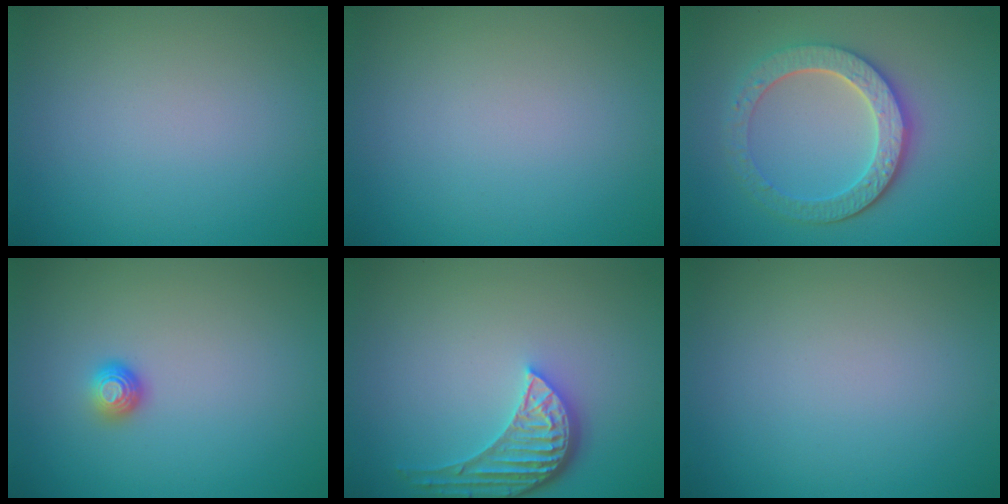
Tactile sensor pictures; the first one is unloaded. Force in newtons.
{"total": 0.0}
{"total": 5.2, "press": 4.4, "slide": 2.8}
{"total": 1.3, "press": 1.0, "slide": 0.9}
{"total": 4.5, "press": 3.6, "slide": 2.8}
{"total": 0.0}